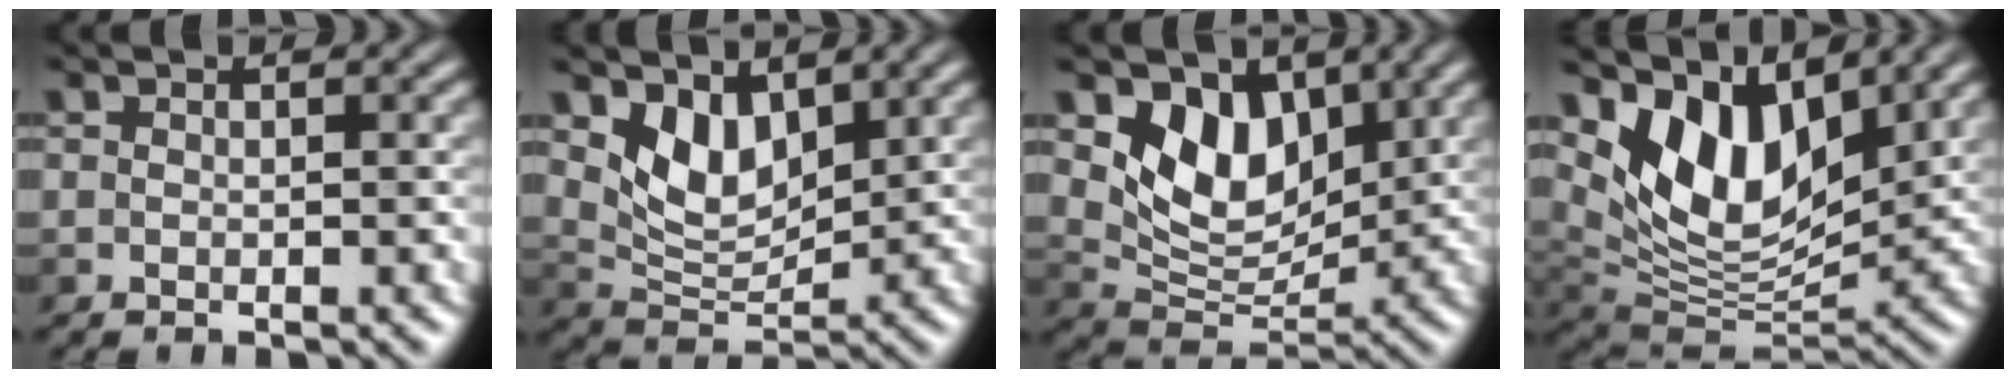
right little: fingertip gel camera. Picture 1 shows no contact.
{"total": 3.6, "force": [2.0, 2.0, 2.2], "torque": [-0.049, -0.016, 0.032]}
{"total": 6.0, "force": [2.7, 3.9, 3.6], "torque": [-0.066, -0.010, 0.046]}
{"total": 8.6, "force": [4.8, 4.3, 5.8], "torque": [-0.109, 0.010, 0.084]}